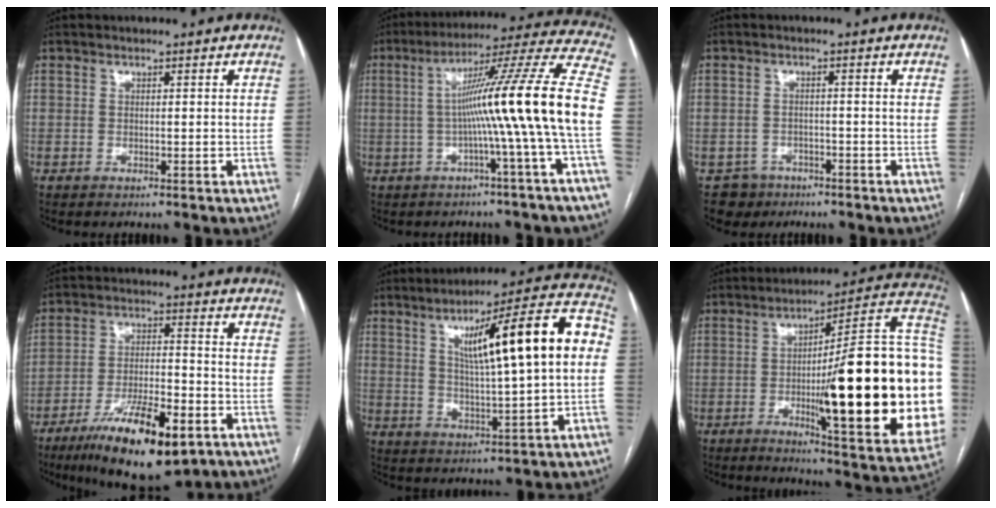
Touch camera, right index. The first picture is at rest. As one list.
[{"total": 17.4, "force": [-2.0, -2.8, 17.1], "torque": [-0.242, 0.021, -0.041]}, {"total": 3.8, "force": [-2.4, 2.9, -0.5], "torque": [0.012, 0.009, -0.038]}, {"total": 16.0, "force": [-9.2, 4.1, 12.4], "torque": [-0.209, -0.017, -0.146]}, {"total": 18.4, "force": [3.6, 1.3, 18.0], "torque": [-0.258, 0.030, 0.049]}, {"total": 31.7, "force": [-2.7, 3.6, 31.4], "torque": [-0.345, 0.011, -0.045]}]